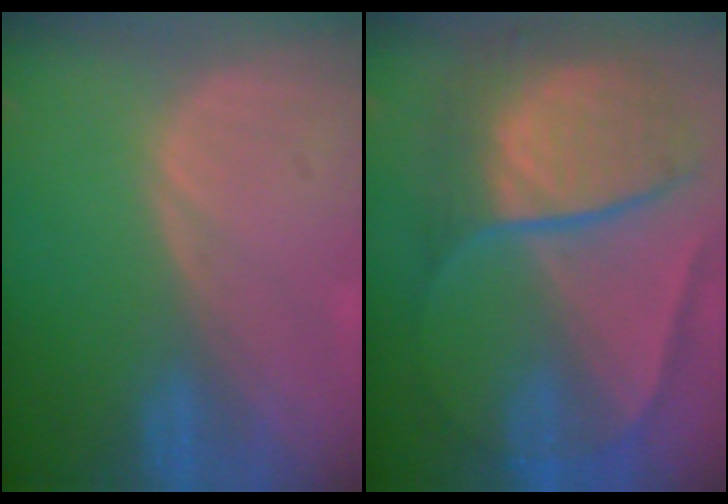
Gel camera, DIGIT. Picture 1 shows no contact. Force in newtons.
{"total": 10.8, "press": 10.8, "slide": 1.1}